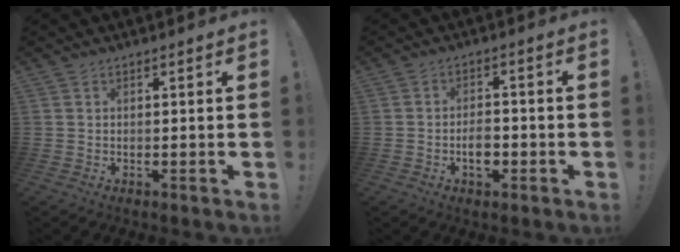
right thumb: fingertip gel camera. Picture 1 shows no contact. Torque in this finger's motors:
{"motor_torque": [0.88, 0.61, 0.37, -0.43, 0.00]}